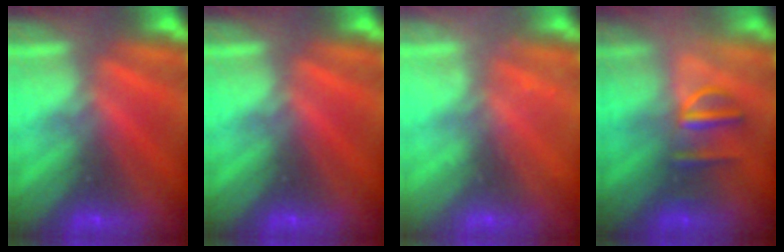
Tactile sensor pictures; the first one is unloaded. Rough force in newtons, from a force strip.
{"total": 0.0}
{"total": 2.2}
{"total": 2.8}